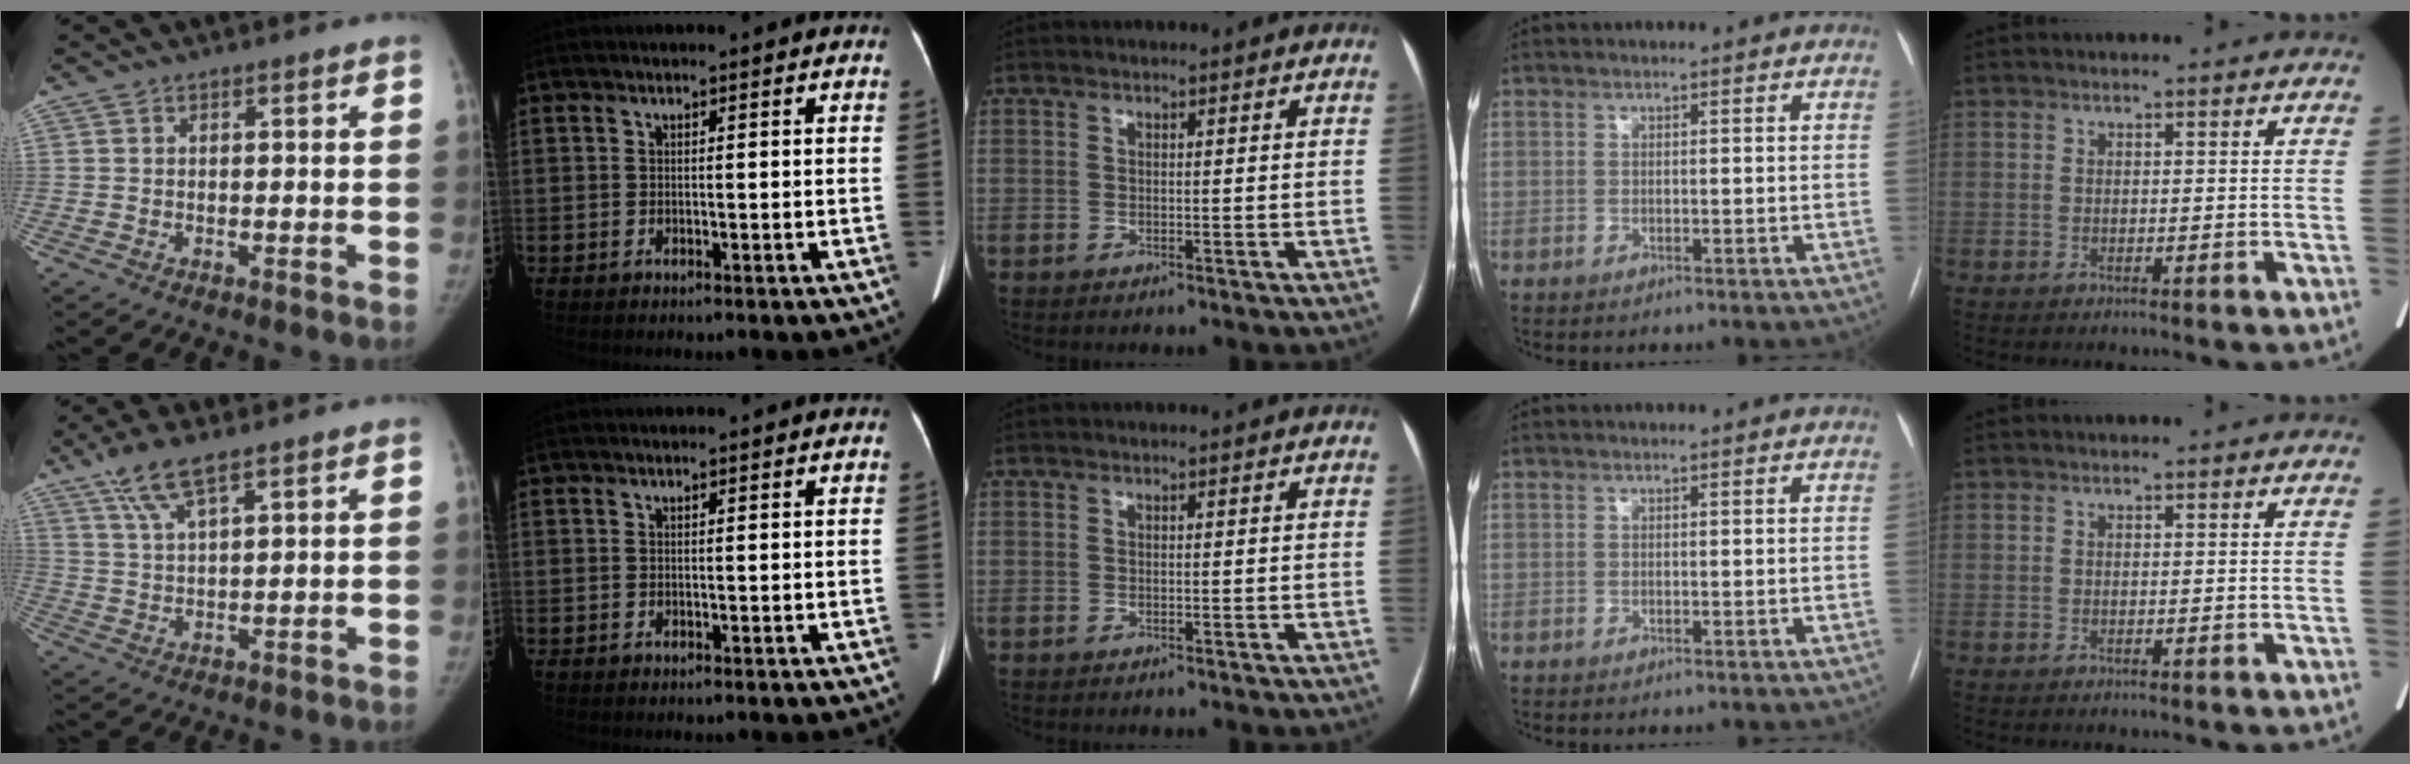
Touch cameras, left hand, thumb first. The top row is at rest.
{"thumb": {"total": 7.4, "force": [4.9, 1.8, 5.3], "torque": [-0.110, -0.014, 0.103]}, "index": {"total": 0.7, "force": [0.6, 0.2, 0.0], "torque": [-0.006, 0.017, 0.013]}}